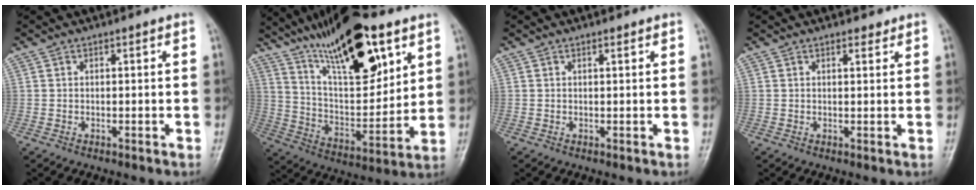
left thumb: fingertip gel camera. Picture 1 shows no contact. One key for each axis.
{"total": 22.2, "fx": 13.2, "fy": 7.7, "fz": 16.1, "tx": -0.237, "ty": -0.047, "tz": 0.234}
{"total": 0.6, "fx": 0.4, "fy": 0.2, "fz": 0.3, "tx": -0.008, "ty": -0.002, "tz": 0.005}
{"total": 1.5, "fx": 1.1, "fy": 0.7, "fz": 0.7, "tx": -0.005, "ty": -0.007, "tz": 0.014}